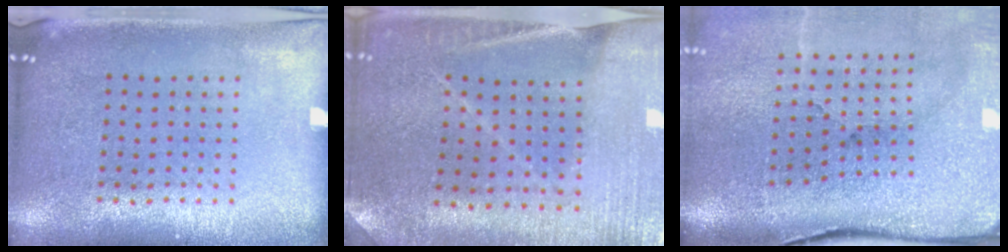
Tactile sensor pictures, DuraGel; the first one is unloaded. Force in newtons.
{"total": 1.2, "press": 1.2, "slide": 0.1}
{"total": 5.0, "press": 4.0, "slide": 3.1}